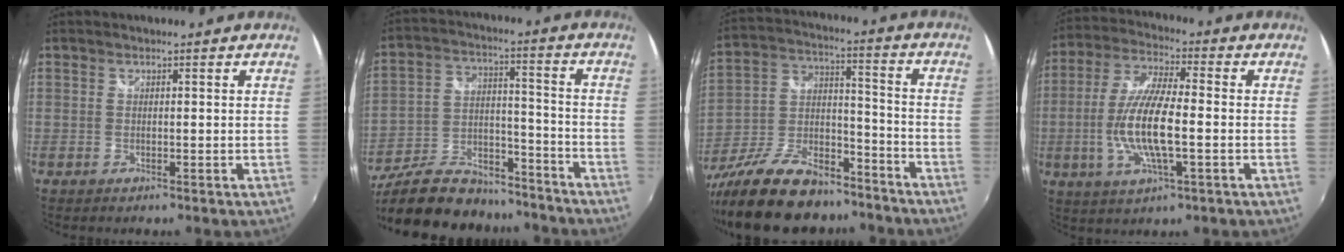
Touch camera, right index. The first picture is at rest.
{"total": 25.5, "force": [-20.8, 10.1, 10.7], "torque": [-0.225, 0.016, -0.312]}
{"total": 22.2, "force": [-17.0, 9.1, 11.0], "torque": [-0.226, -0.001, -0.272]}
{"total": 12.9, "force": [-2.3, 3.3, 12.3], "torque": [-0.251, -0.005, -0.043]}